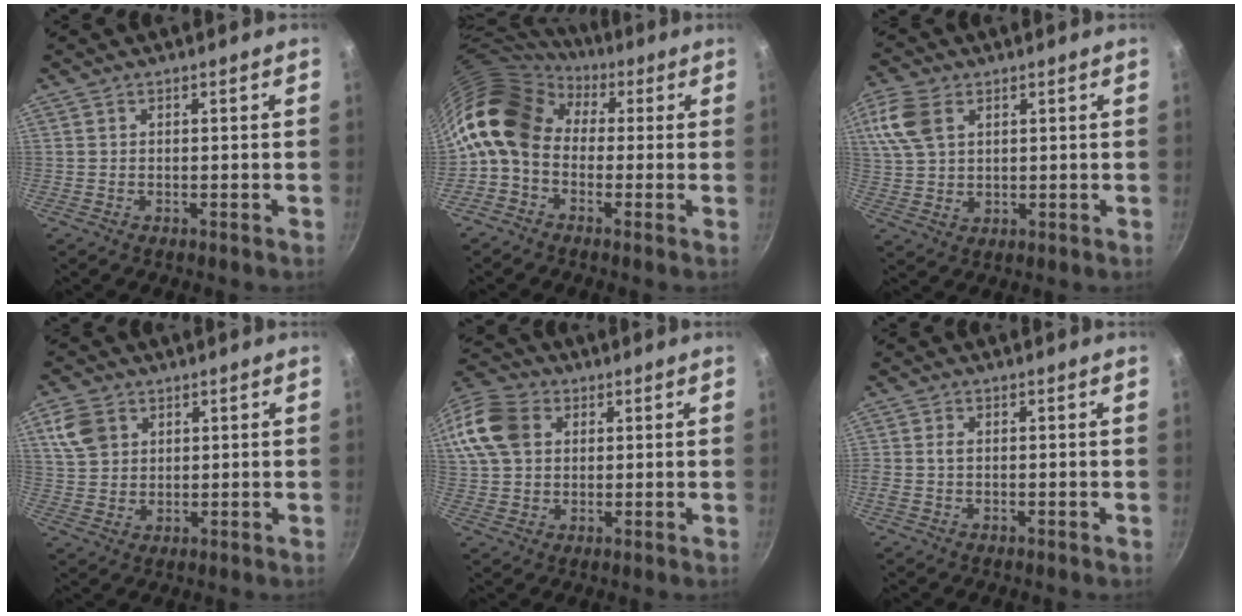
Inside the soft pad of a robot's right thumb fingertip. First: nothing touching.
{"total": 13.6, "force": [2.5, 10.1, 8.7], "torque": [-0.150, 0.018, 0.019]}
{"total": 9.5, "force": [3.6, 6.2, 6.3], "torque": [-0.127, -0.001, 0.073]}
{"total": 7.3, "force": [3.0, 5.5, 3.7], "torque": [-0.056, 0.001, 0.063]}
{"total": 17.0, "force": [4.8, 13.2, 9.6], "torque": [-0.219, 0.025, 0.078]}
{"total": 1.6, "force": [-0.1, 1.1, 1.2], "torque": [-0.024, 0.004, -0.003]}